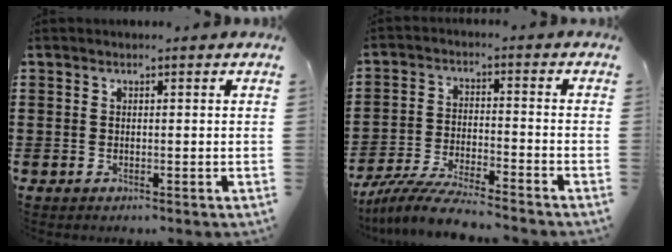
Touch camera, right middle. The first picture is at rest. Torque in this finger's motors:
{"motor_torque": [1.48, -0.66, 0.28, 0.08]}